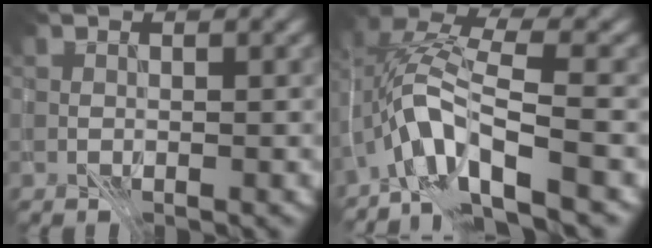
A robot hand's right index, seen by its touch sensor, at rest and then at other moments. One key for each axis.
{"total": 8.3, "fx": -3.4, "fy": 2.9, "fz": 7.0, "tx": -0.129, "ty": 0.013, "tz": -0.073}